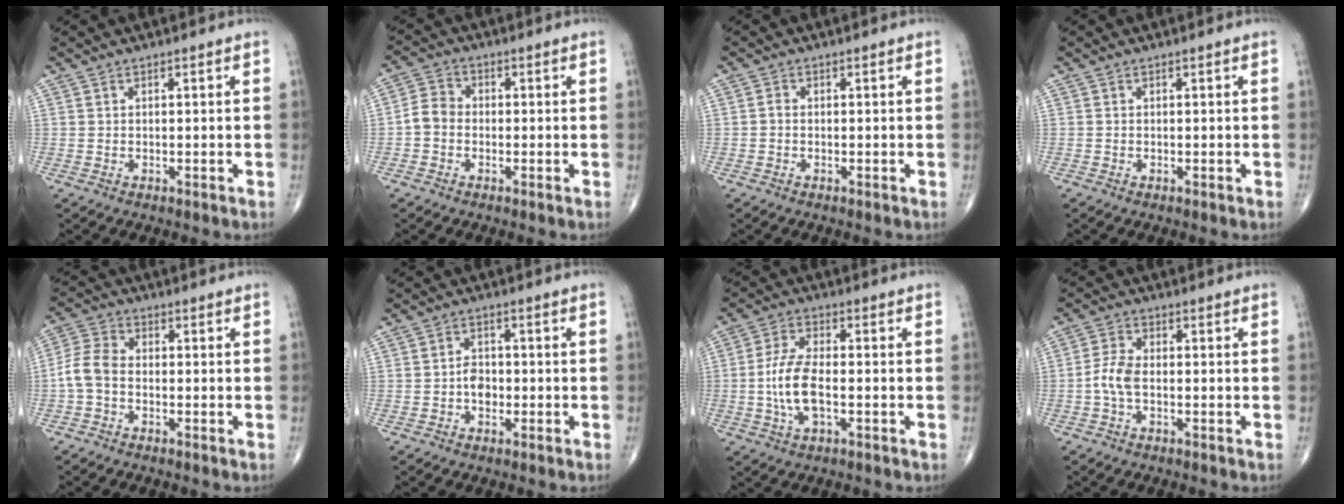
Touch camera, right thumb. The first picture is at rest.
{"total": 4.4, "force": [-1.1, 3.6, 2.3], "torque": [-0.034, 0.015, -0.031]}
{"total": 0.8, "force": [-0.2, 0.6, 0.5], "torque": [-0.006, 0.001, -0.008]}
{"total": 0.0}
{"total": 5.0, "force": [-1.2, 3.3, 3.5], "torque": [-0.073, 0.016, -0.038]}
{"total": 3.3, "force": [-0.8, 2.4, 2.1], "torque": [-0.023, 0.011, -0.018]}
{"total": 8.7, "force": [-1.5, 3.7, 7.8], "torque": [-0.164, 0.010, -0.031]}
{"total": 4.3, "force": [-0.9, 2.2, 3.6], "torque": [-0.083, 0.013, -0.024]}